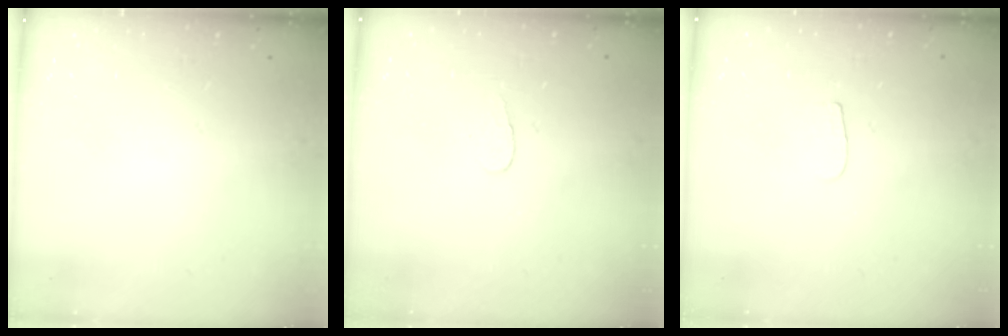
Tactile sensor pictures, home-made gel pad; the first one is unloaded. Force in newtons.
{"total": 4.1, "press": 4.1, "slide": 0.3}
{"total": 4.3, "press": 4.3, "slide": 0.5}